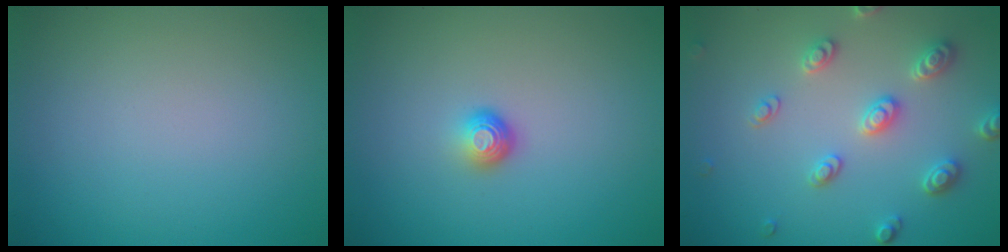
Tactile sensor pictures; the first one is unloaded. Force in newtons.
{"total": 1.4, "press": 1.1, "slide": 1.0}
{"total": 3.7, "press": 3.3, "slide": 1.6}